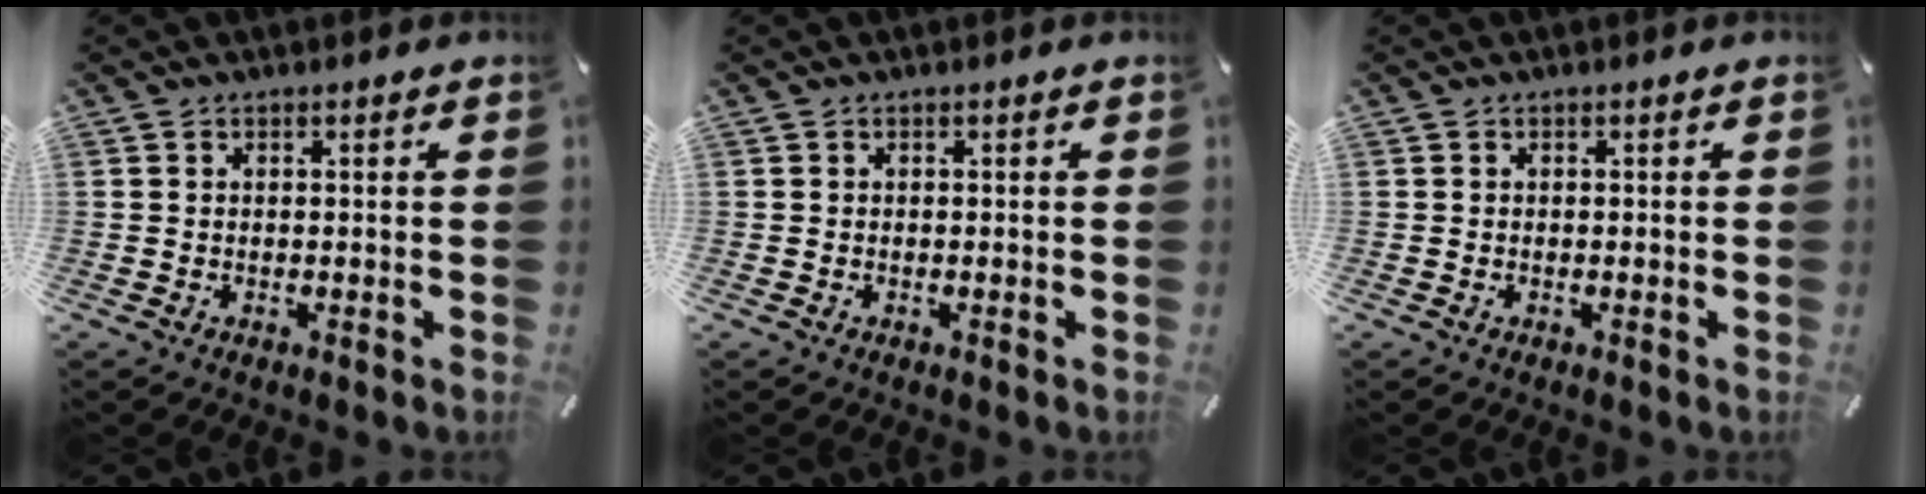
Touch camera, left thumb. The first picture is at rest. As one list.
[{"total": 0.0}, {"total": 0.0}]